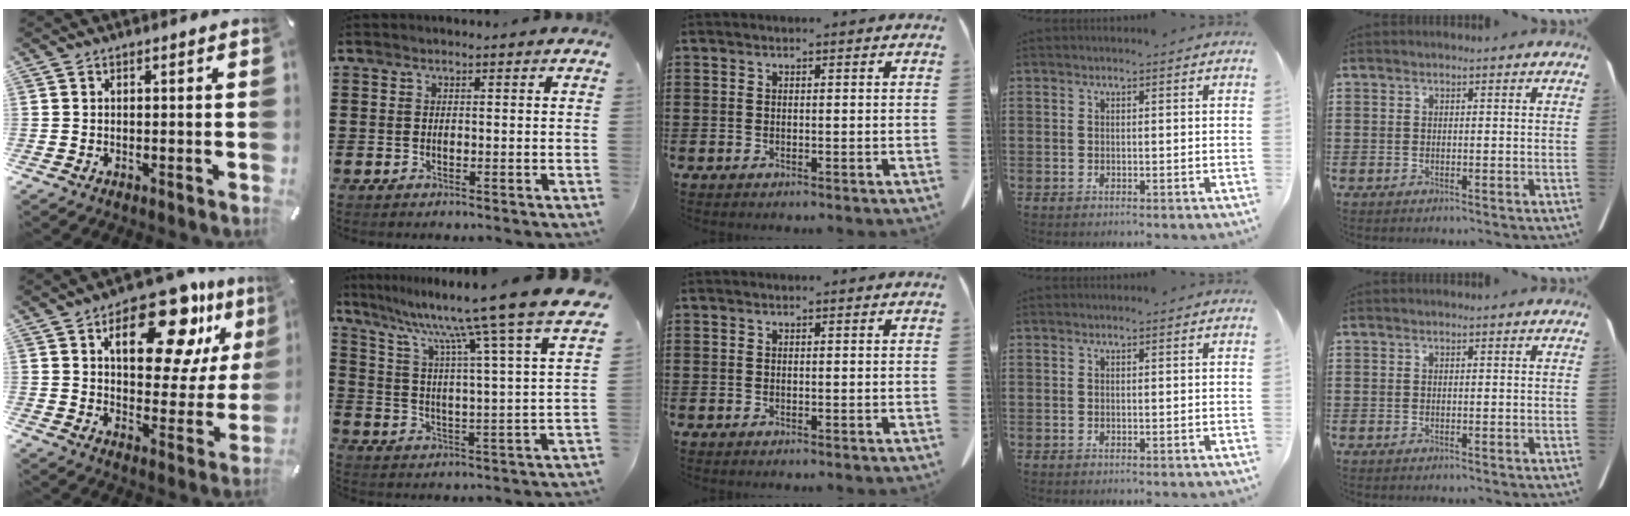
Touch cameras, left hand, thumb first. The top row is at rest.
{"thumb": {"total": 19.7, "force": [11.3, 9.7, 12.8], "torque": [-0.176, -0.063, 0.185]}, "index": {"total": 11.2, "force": [9.6, -1.6, 5.6], "torque": [-0.130, -0.077, 0.145]}}